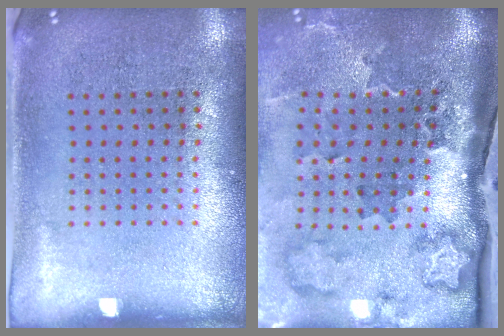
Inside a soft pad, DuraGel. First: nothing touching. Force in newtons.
{"total": 3.8, "press": 2.5, "slide": 2.8}